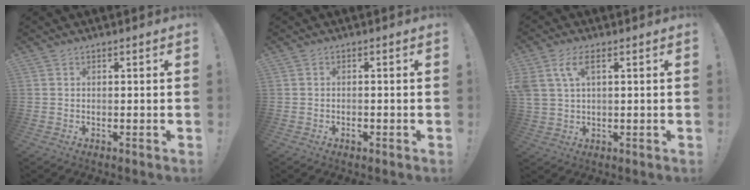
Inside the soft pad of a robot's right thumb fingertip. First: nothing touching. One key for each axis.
{"total": 0.9, "fx": -0.8, "fy": 0.3, "fz": 0.4, "tx": -0.005, "ty": 0.001, "tz": -0.014}
{"total": 6.8, "fx": 2.7, "fy": 3.4, "fz": 5.3, "tx": -0.103, "ty": -0.001, "tz": 0.054}